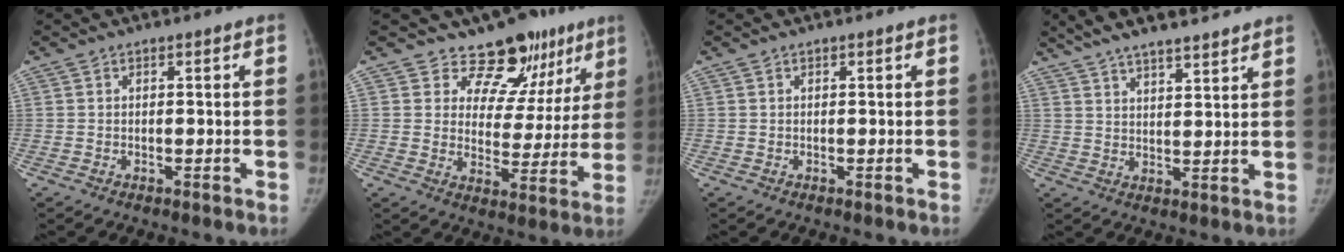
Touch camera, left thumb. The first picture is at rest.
{"total": 13.5, "force": [10.0, 8.1, 4.1], "torque": [0.001, -0.062, 0.120]}
{"total": 0.0}
{"total": 14.3, "force": [11.5, 3.4, 7.8], "torque": [-0.113, -0.012, 0.183]}